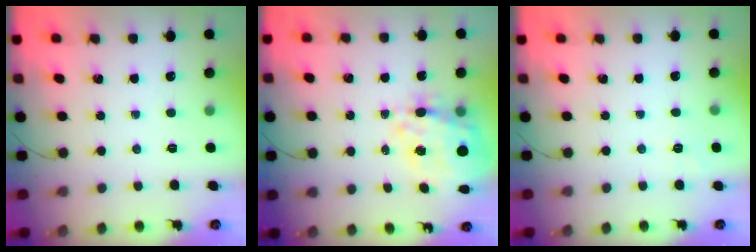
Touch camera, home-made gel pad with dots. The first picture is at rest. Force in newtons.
{"total": 16.3, "press": 15.7, "slide": 4.3}
{"total": 3.4, "press": 2.9, "slide": 1.7}